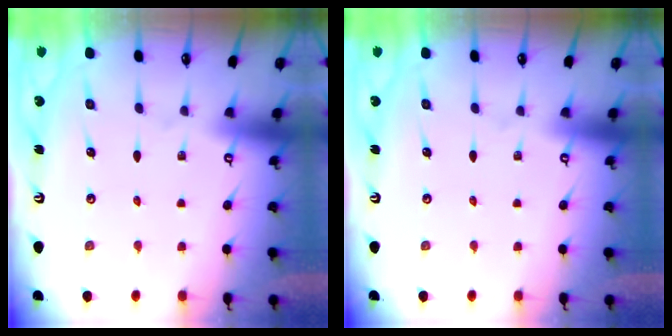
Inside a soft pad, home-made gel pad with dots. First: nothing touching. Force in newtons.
{"total": 0.0}